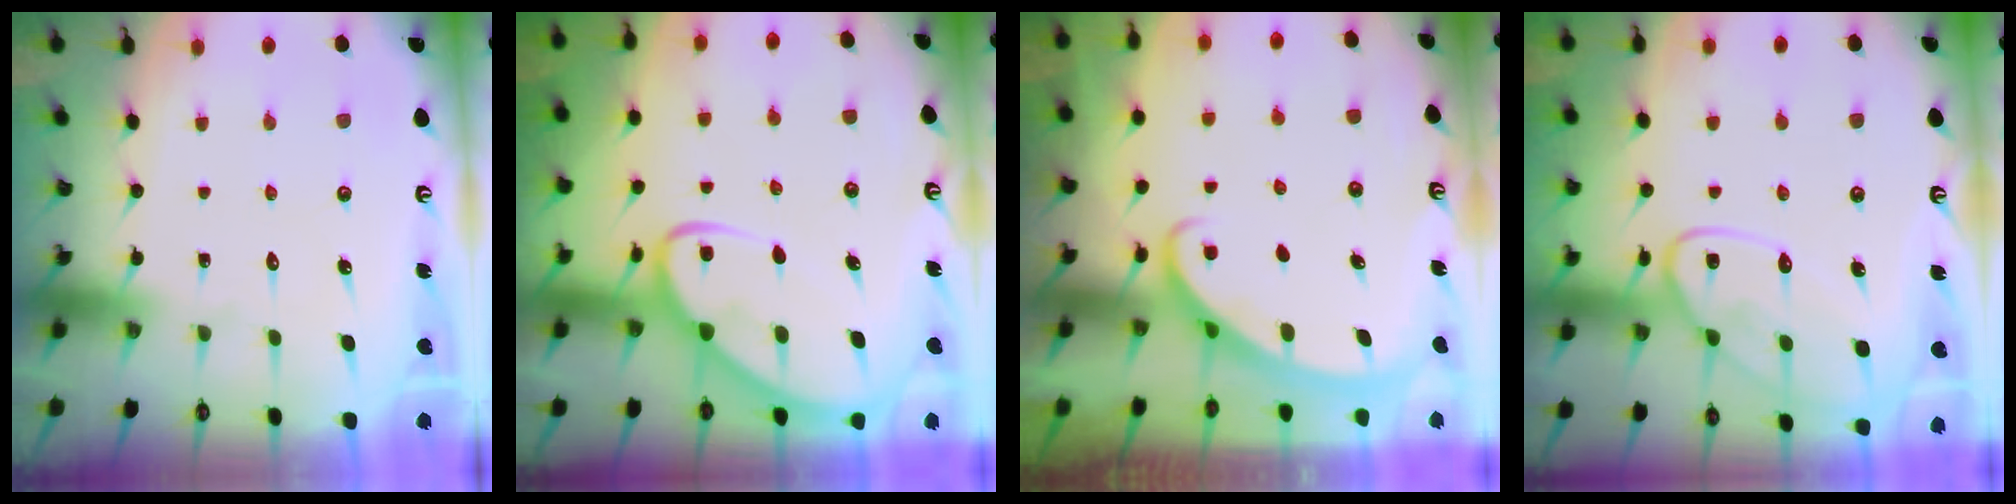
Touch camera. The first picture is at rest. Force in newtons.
{"total": 8.6, "press": 8.6, "slide": 0.7}
{"total": 2.4, "press": 2.4, "slide": 0.4}
{"total": 12.9, "press": 12.9, "slide": 1.0}